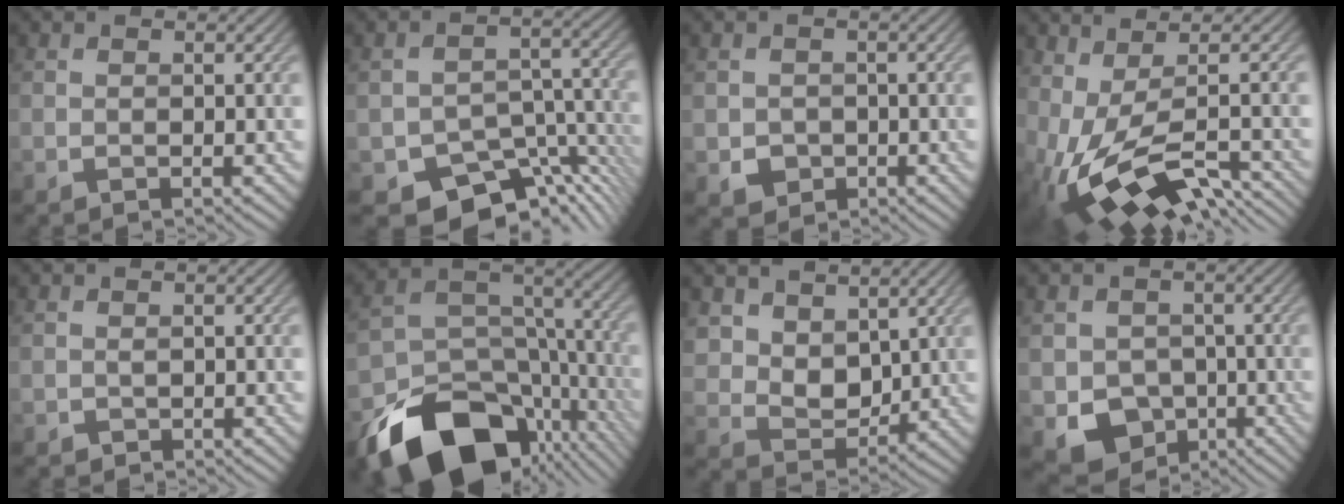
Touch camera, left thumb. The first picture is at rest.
{"total": 9.5, "force": [-6.4, 5.3, 4.6], "torque": [-0.060, -0.024, -0.099]}
{"total": 2.6, "force": [-0.7, 2.3, 0.8], "torque": [-0.023, -0.010, -0.013]}
{"total": 13.1, "force": [-3.1, 5.2, 11.6], "torque": [-0.235, -0.028, -0.030]}
{"total": 0.6, "force": [-0.2, 0.5, 0.3], "torque": [-0.005, -0.004, -0.004]}
{"total": 18.9, "force": [-11.1, 11.6, 9.9], "torque": [-0.188, -0.054, -0.158]}
{"total": 6.5, "force": [3.7, 4.3, 3.2], "torque": [-0.084, -0.009, 0.069]}
{"total": 6.8, "force": [-2.5, 5.6, 2.9], "torque": [-0.062, -0.022, -0.045]}